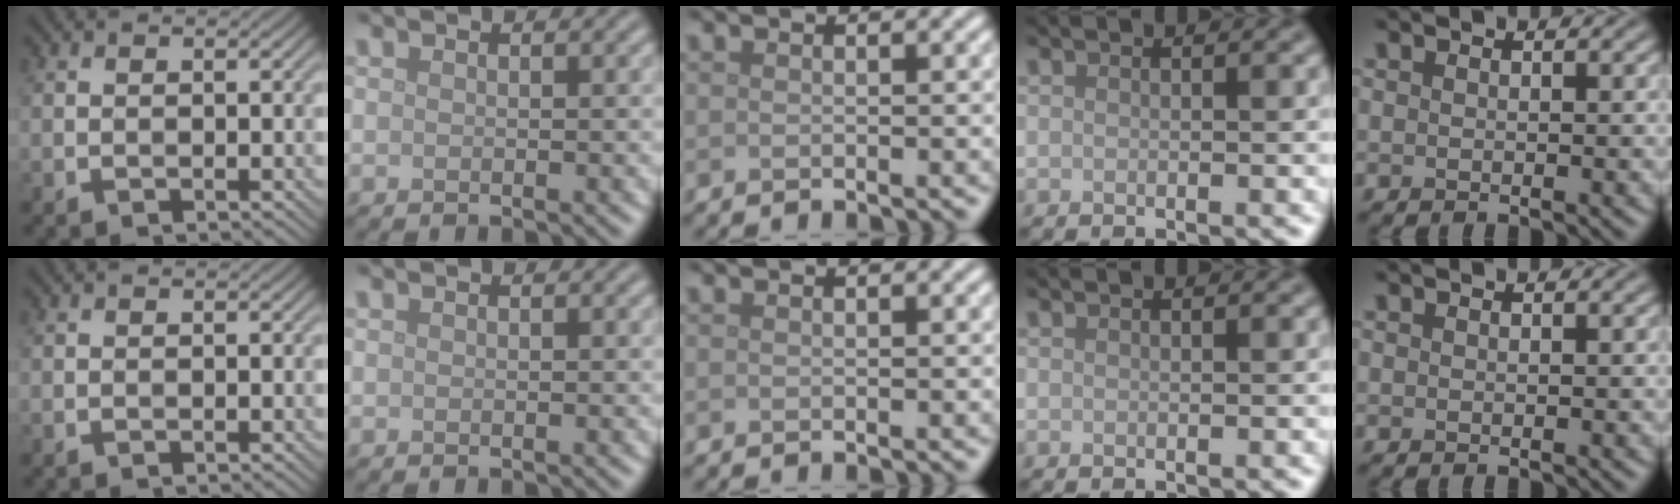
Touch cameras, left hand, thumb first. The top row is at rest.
{}